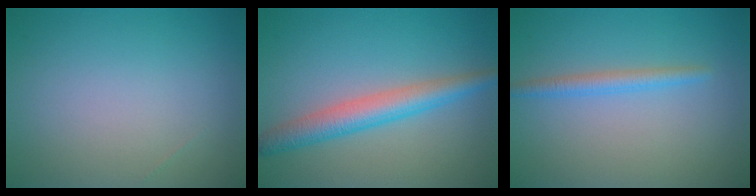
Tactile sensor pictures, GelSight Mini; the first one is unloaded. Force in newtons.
{"total": 4.0, "press": 4.0, "slide": 0.1}
{"total": 1.8, "press": 1.8, "slide": 0.2}